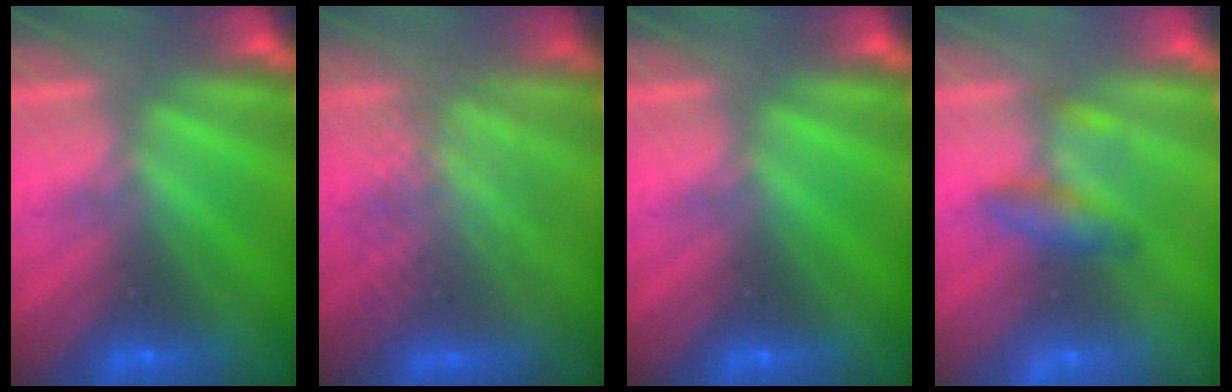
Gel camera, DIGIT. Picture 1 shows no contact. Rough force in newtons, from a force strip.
{"total": 3.1}
{"total": 0.0}
{"total": 2.1}